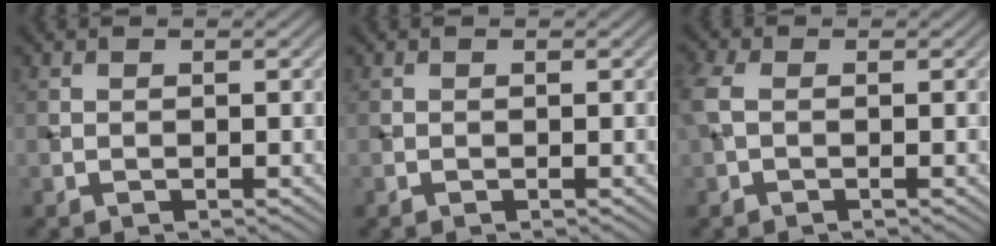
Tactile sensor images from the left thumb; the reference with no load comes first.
{"total": 0.0}
{"total": 2.7, "force": [0.1, 1.6, 2.2], "torque": [-0.068, 0.007, -0.008]}